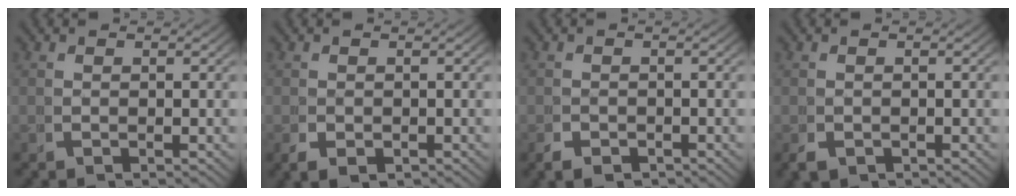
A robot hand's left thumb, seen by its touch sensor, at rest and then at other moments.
{"total": 2.0, "force": [-0.6, 1.5, 1.2], "torque": [-0.027, -0.016, -0.001]}
{"total": 1.8, "force": [-1.2, 1.1, 0.7], "torque": [-0.013, -0.011, -0.019]}
{"total": 1.5, "force": [-0.9, 1.1, 0.5], "torque": [-0.012, -0.012, -0.011]}